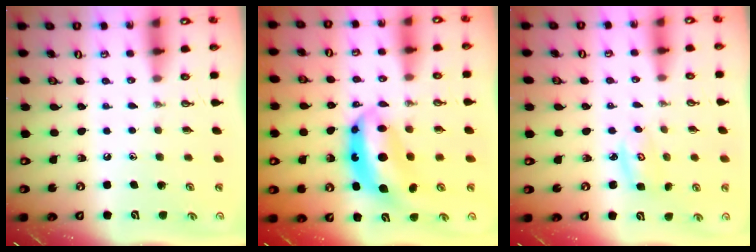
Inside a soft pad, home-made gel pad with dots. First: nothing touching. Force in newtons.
{"total": 10.5, "press": 10.5, "slide": 0.9}
{"total": 3.4, "press": 3.4, "slide": 0.1}